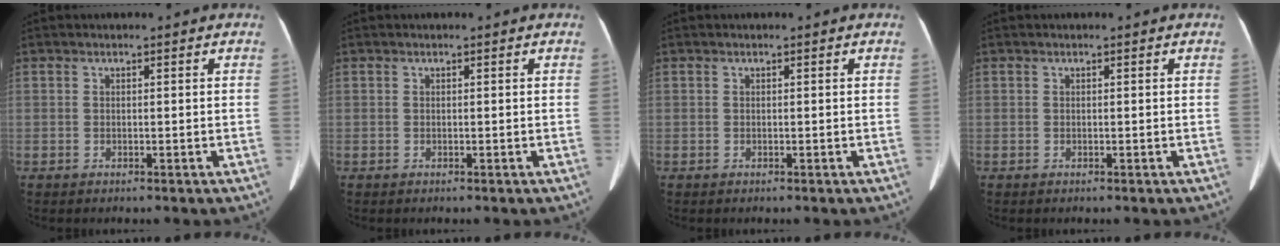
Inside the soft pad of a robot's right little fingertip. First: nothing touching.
{"total": 0.0}
{"total": 0.0}
{"total": 0.0}